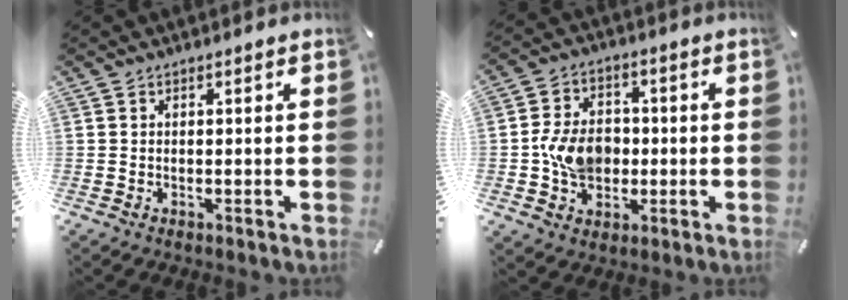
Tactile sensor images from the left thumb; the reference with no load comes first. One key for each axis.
{"total": 9.3, "fx": -1.0, "fy": 7.4, "fz": 5.6, "tx": -0.108, "ty": 0.012, "tz": -0.016}